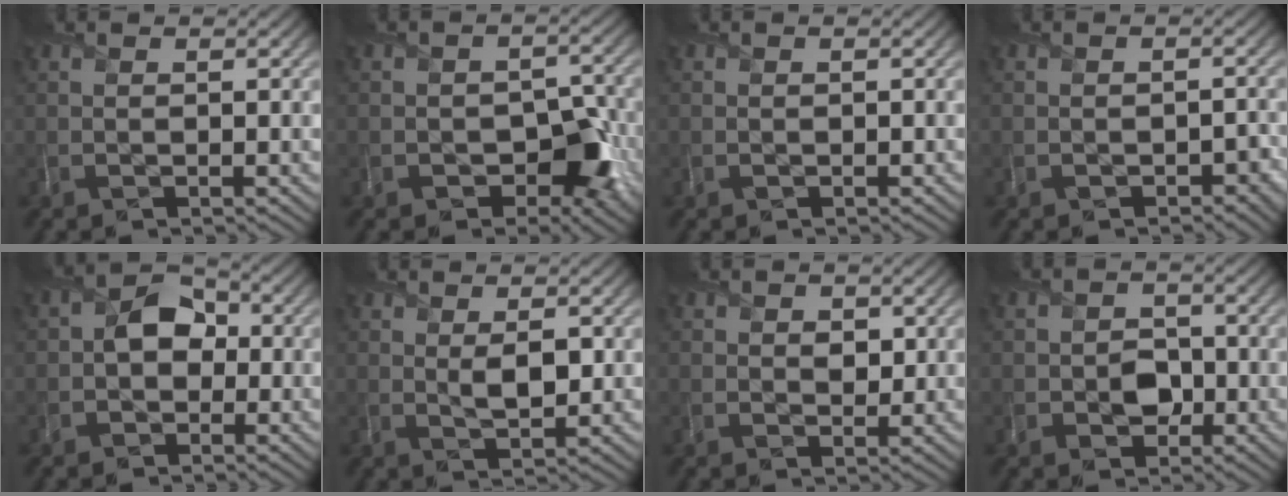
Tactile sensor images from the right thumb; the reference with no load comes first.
{"total": 6.4, "force": [-2.3, 4.5, 3.9], "torque": [-0.050, -0.012, -0.038]}
{"total": 0.5, "force": [-0.2, 0.5, 0.0], "torque": [0.005, -0.004, -0.006]}
{"total": 2.2, "force": [-1.1, 1.6, 0.9], "torque": [-0.009, -0.011, -0.015]}
{"total": 5.1, "force": [-0.5, 4.0, 3.1], "torque": [-0.043, 0.008, -0.023]}
{"total": 3.1, "force": [0.5, 1.6, 2.7], "torque": [-0.055, -0.006, 0.011]}
{"total": 2.1, "force": [0.5, 1.6, 1.2], "torque": [-0.020, -0.006, 0.005]}
{"total": 3.5, "force": [-1.0, 3.0, 1.6], "torque": [-0.021, -0.005, -0.025]}